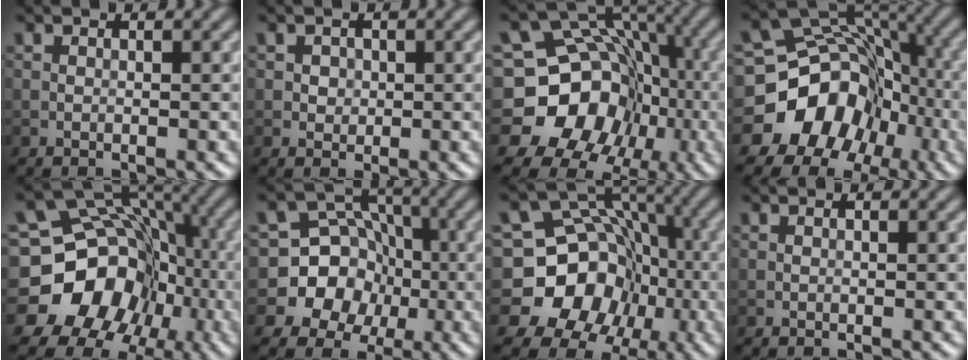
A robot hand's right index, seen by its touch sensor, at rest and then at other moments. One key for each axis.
{"total": 1.0, "fx": 0.2, "fy": 0.9, "fz": 0.3, "tx": -0.002, "ty": -0.002, "tz": 0.005}
{"total": 17.6, "fx": -4.4, "fy": 15.6, "fz": 6.8, "tx": -0.126, "ty": 0.006, "tz": -0.079}
{"total": 11.5, "fx": -4.8, "fy": 9.5, "fz": 4.5, "tx": -0.076, "ty": 0.015, "tz": -0.101}
{"total": 15.9, "fx": -4.5, "fy": 13.8, "fz": 6.5, "tx": -0.112, "ty": 0.002, "tz": -0.094}
{"total": 8.3, "fx": -2.0, "fy": 7.8, "fz": 2.1, "tx": -0.020, "ty": 0.020, "tz": -0.063}
{"total": 15.7, "fx": -4.0, "fy": 14.1, "fz": 5.6, "tx": -0.103, "ty": 0.005, "tz": -0.080}
{"total": 0.0}